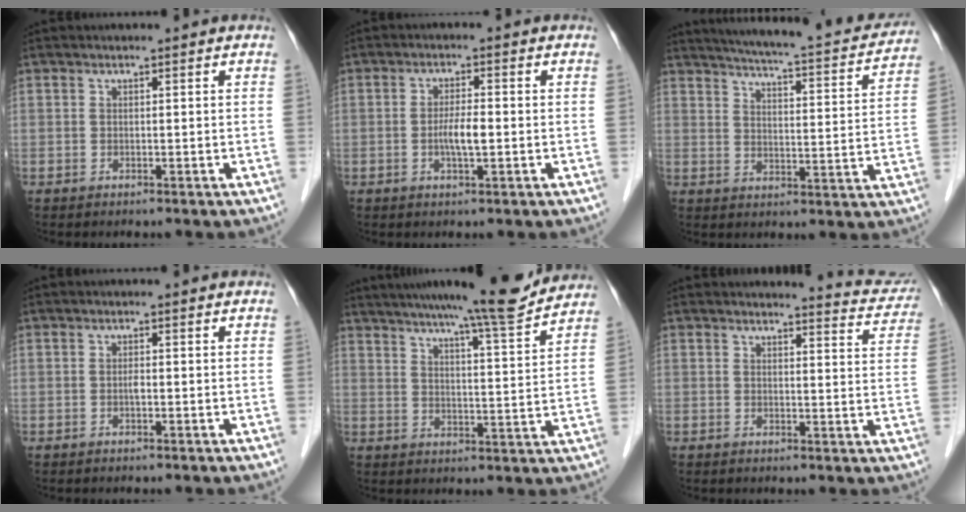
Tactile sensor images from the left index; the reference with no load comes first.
{"total": 3.5, "force": [-0.7, 0.6, 3.4], "torque": [-0.069, -0.002, -0.013]}
{"total": 19.4, "force": [17.5, 2.5, 7.9], "torque": [-0.118, -0.013, 0.221]}
{"total": 0.8, "force": [-0.3, 0.2, 0.8], "torque": [-0.015, 0.001, -0.006]}
{"total": 14.0, "force": [12.5, -0.3, 6.3], "torque": [-0.097, -0.008, 0.170]}
{"total": 6.5, "force": [6.5, 0.6, 0.1], "torque": [0.002, -0.029, 0.054]}